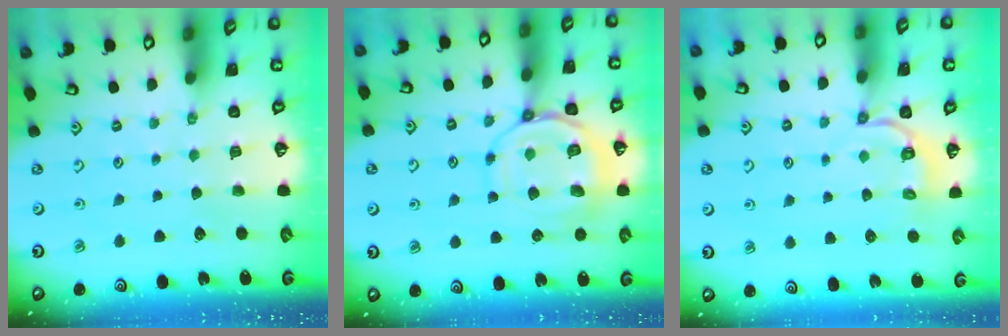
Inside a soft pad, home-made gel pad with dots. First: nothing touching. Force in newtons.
{"total": 12.5, "press": 12.5, "slide": 1.2}
{"total": 3.7, "press": 3.3, "slide": 1.7}